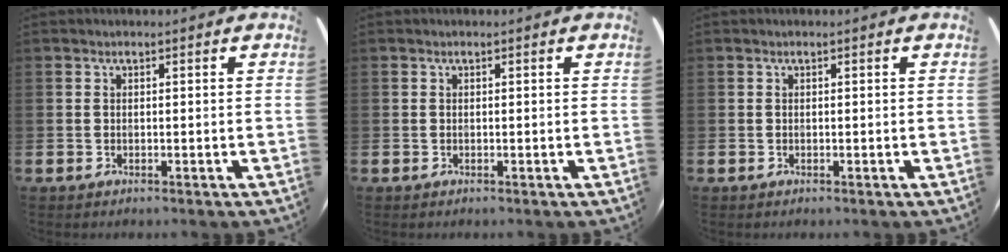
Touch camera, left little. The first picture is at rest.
{"total": 0.0}
{"total": 0.0}